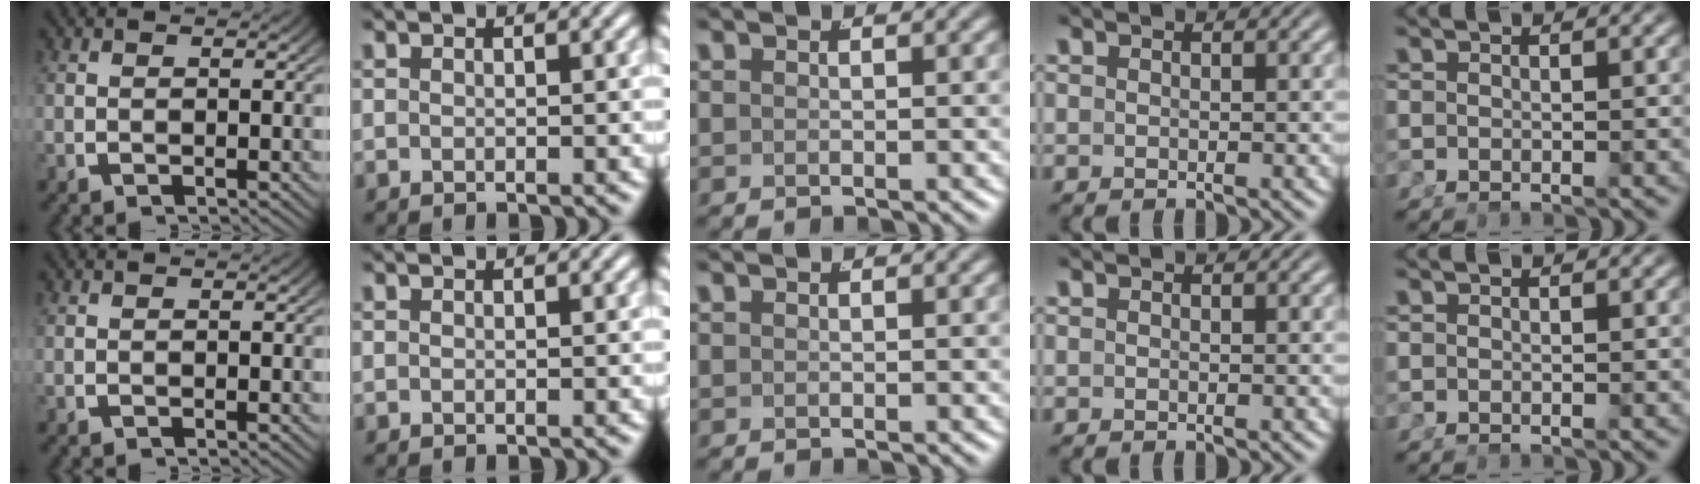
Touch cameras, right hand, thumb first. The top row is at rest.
{}